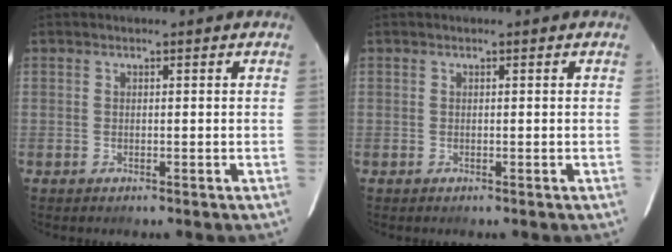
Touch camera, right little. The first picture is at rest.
{"total": 0.0}